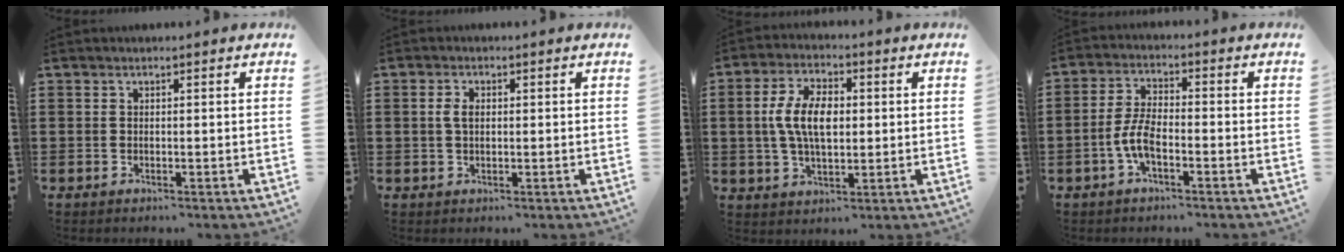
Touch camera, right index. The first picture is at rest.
{"total": 2.3, "force": [0.3, 1.3, 1.8], "torque": [-0.039, 0.008, 0.003]}
{"total": 7.9, "force": [0.5, 3.9, 6.8], "torque": [-0.151, 0.007, 0.004]}
{"total": 5.6, "force": [-2.1, 2.1, 4.8], "torque": [-0.117, -0.004, -0.047]}